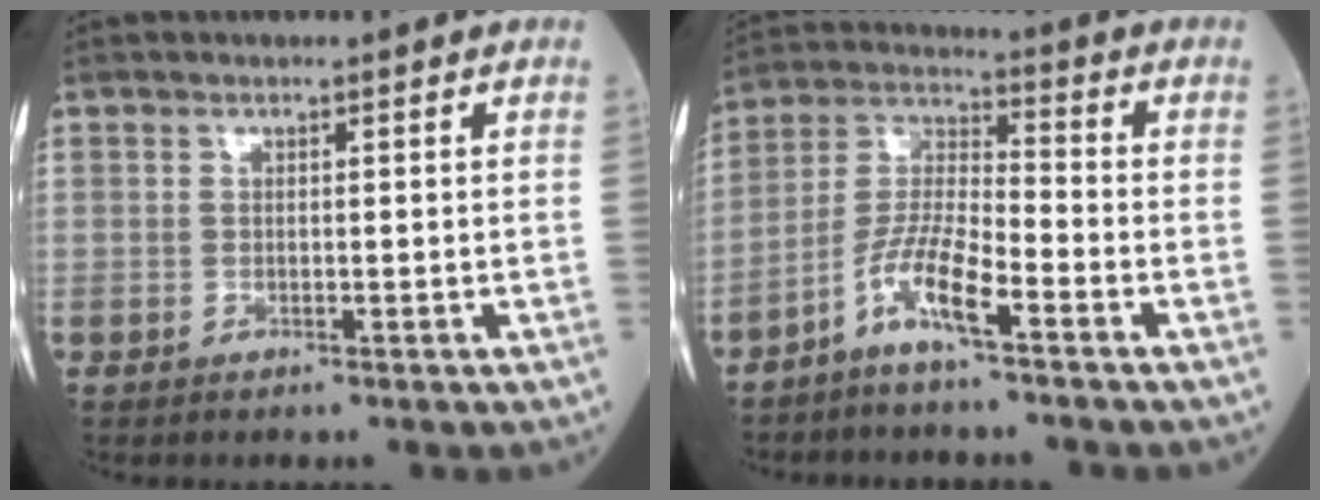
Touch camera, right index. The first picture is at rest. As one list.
[{"total": 8.4, "force": [-5.1, 1.0, 6.6], "torque": [-0.143, 0.001, -0.106]}]